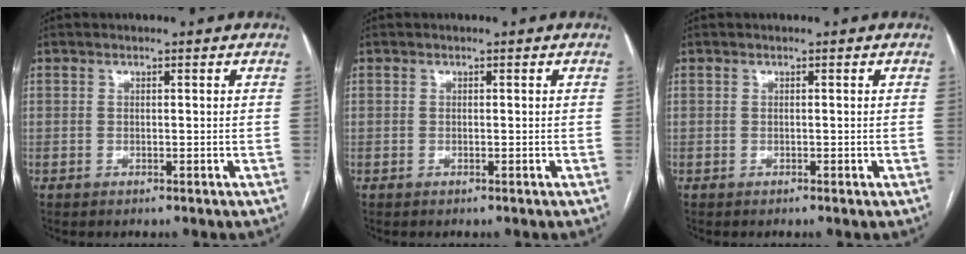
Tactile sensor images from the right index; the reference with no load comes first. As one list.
[{"total": 0.0}, {"total": 0.0}]